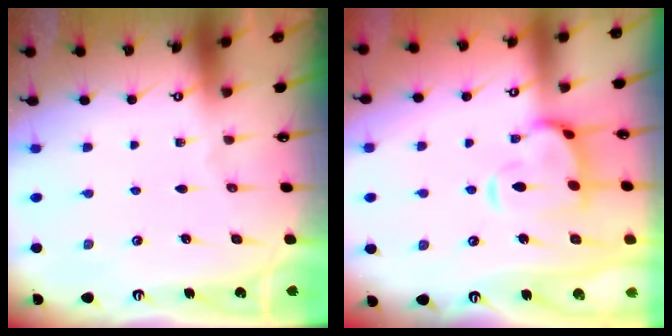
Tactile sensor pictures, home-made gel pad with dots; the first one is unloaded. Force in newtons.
{"total": 5.0, "press": 5.0, "slide": 0.7}